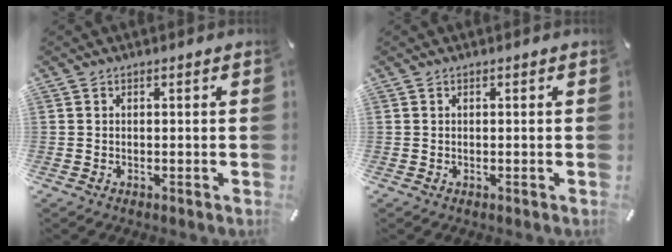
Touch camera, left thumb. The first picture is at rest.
{"total": 0.0}